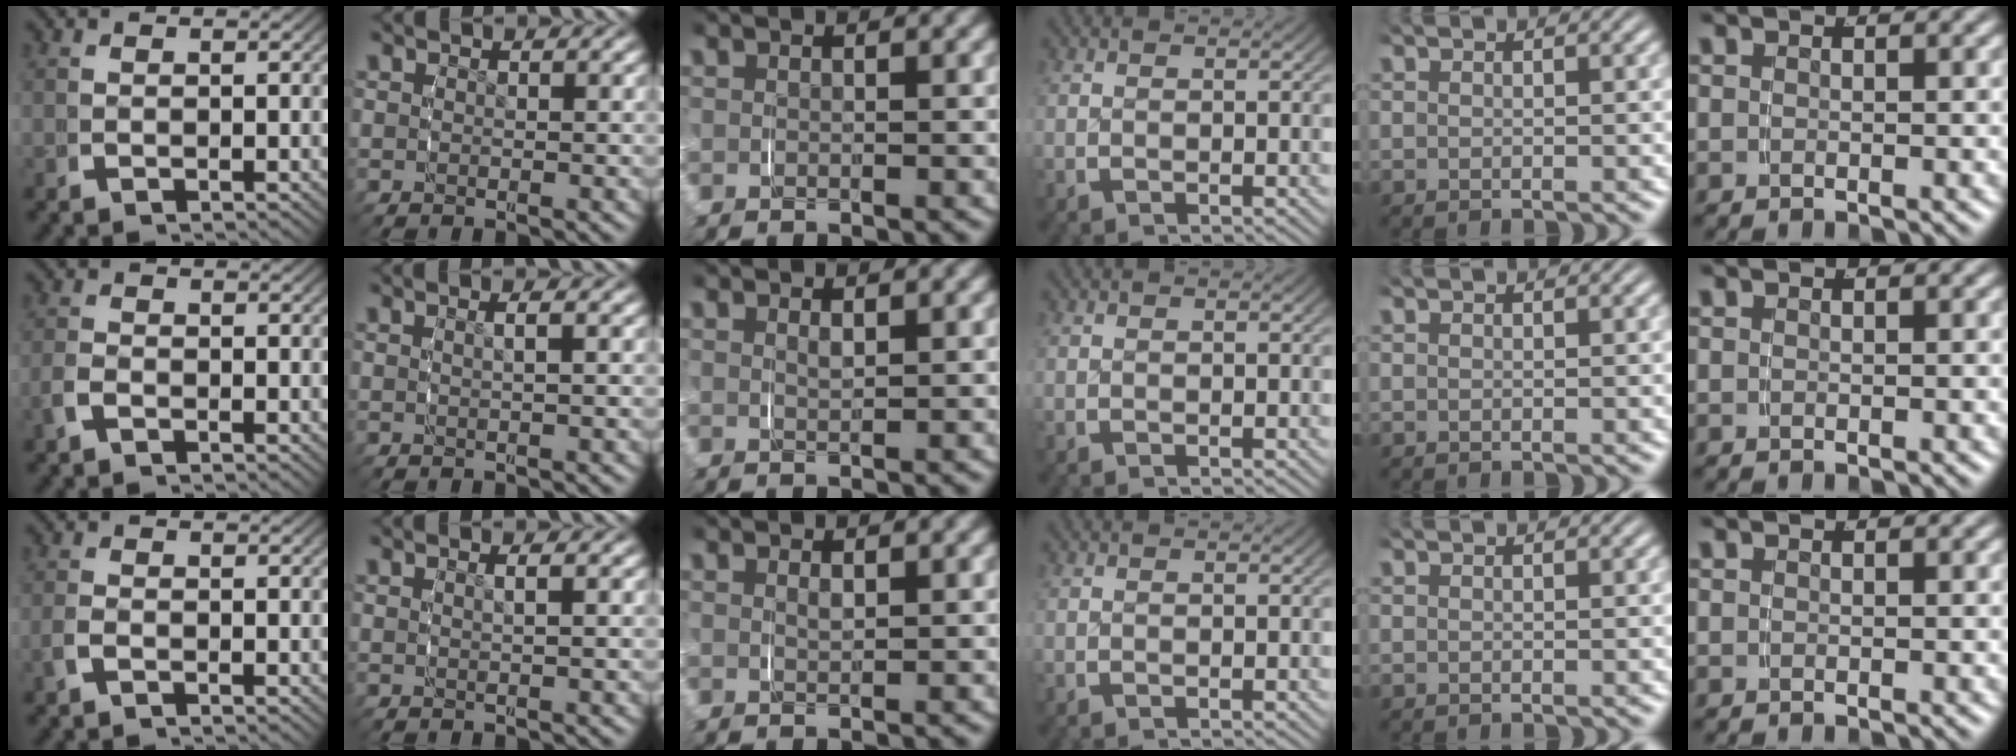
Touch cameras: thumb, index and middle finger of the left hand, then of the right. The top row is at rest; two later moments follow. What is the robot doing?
{"motion": "grasp_and_lifting", "object": "toothpaste"}